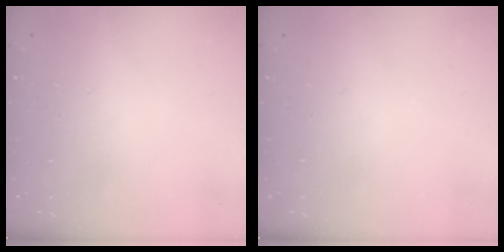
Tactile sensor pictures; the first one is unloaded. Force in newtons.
{"total": 0.0}